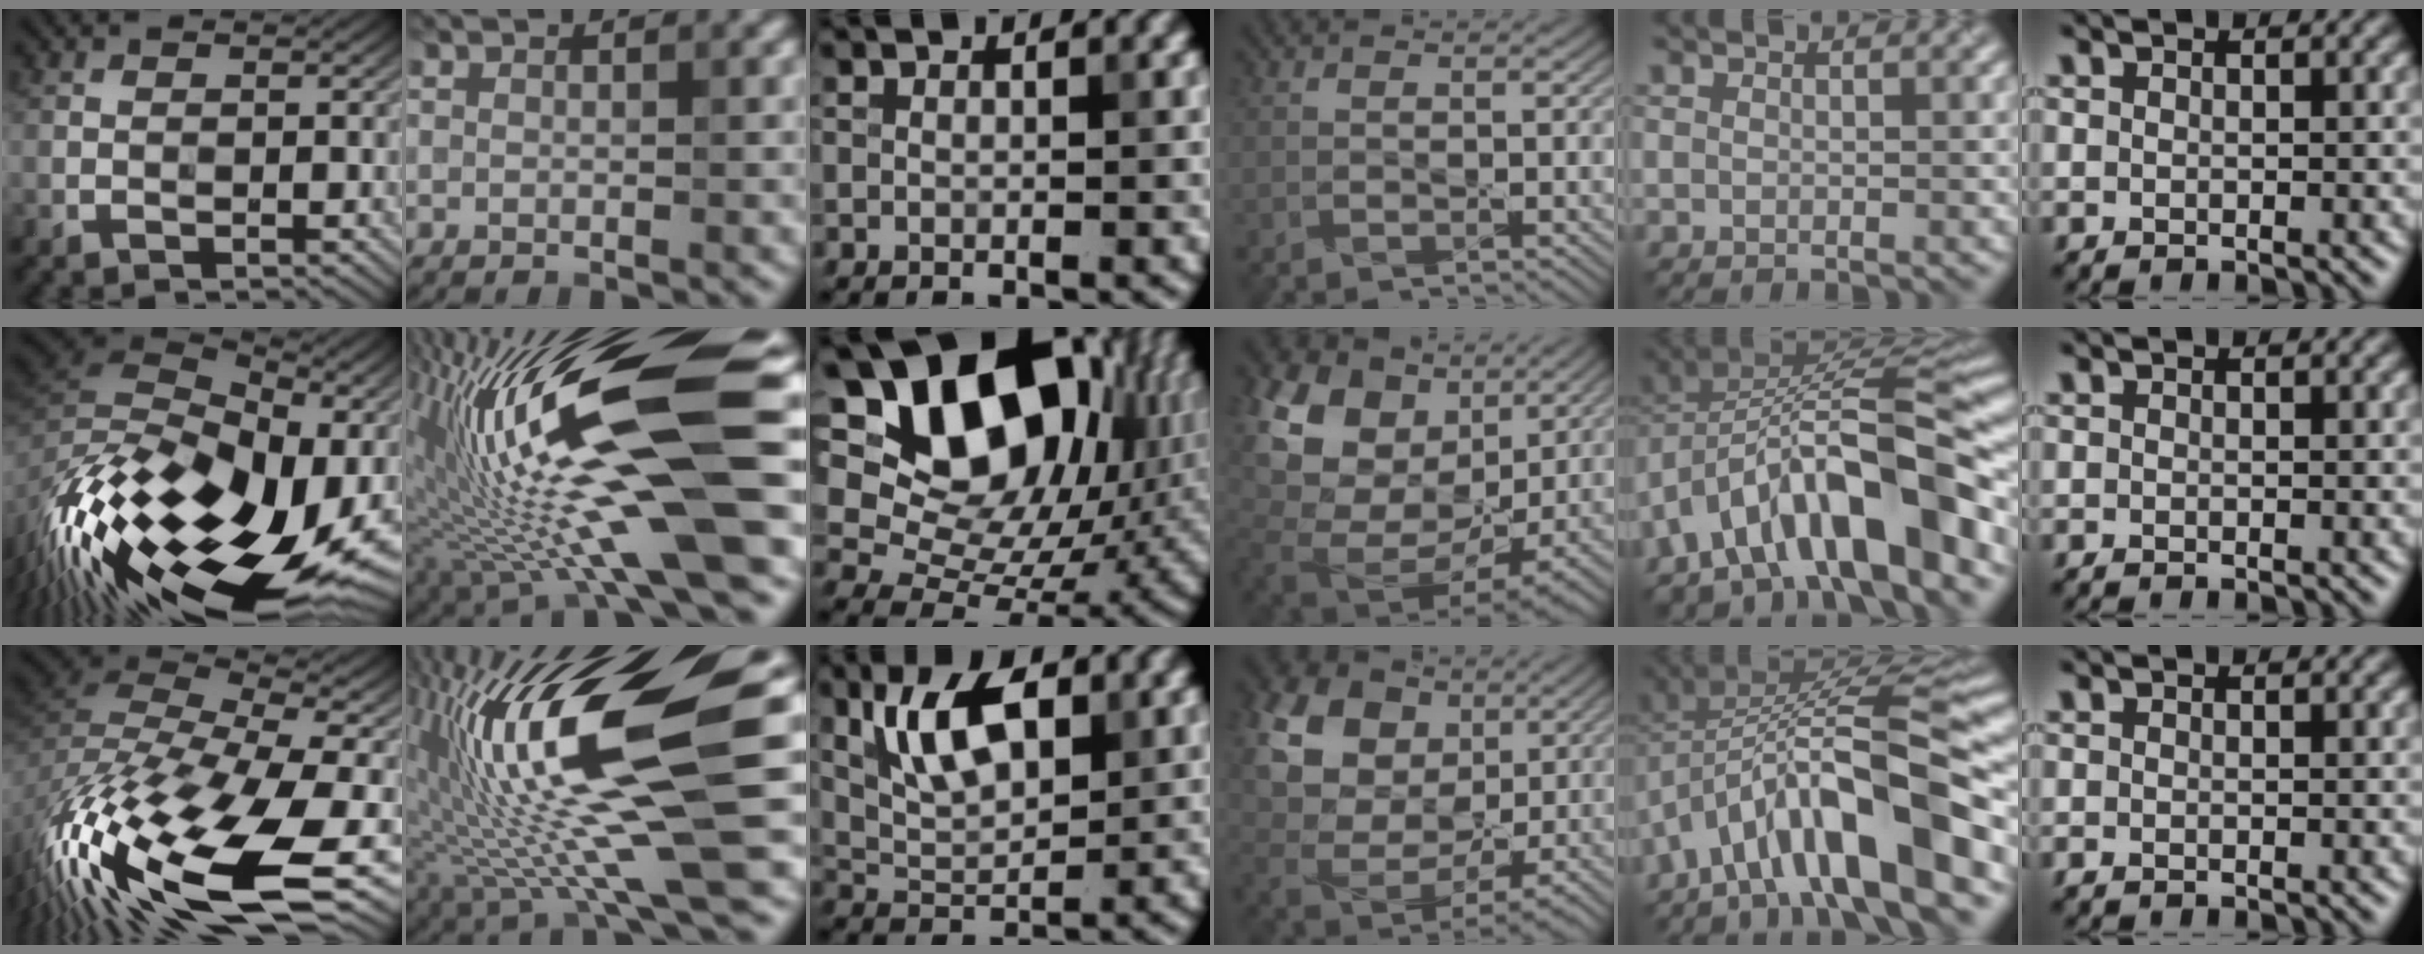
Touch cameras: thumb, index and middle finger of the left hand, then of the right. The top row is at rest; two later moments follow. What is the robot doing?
{"motion": "wipe", "object": "glass cup"}